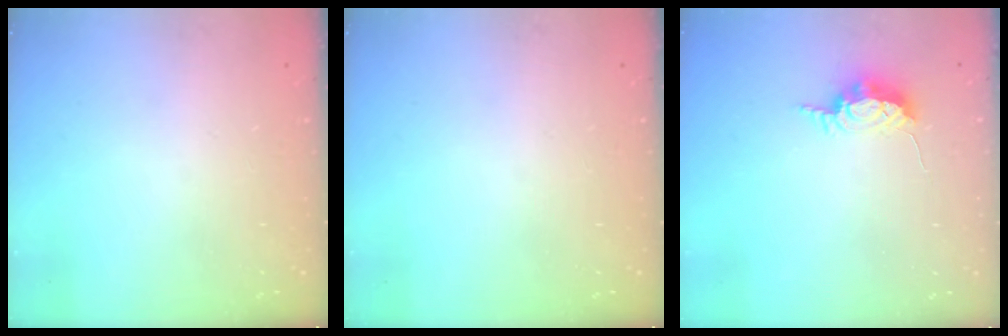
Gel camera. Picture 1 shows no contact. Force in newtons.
{"total": 0.0}
{"total": 6.6, "press": 6.6, "slide": 0.3}